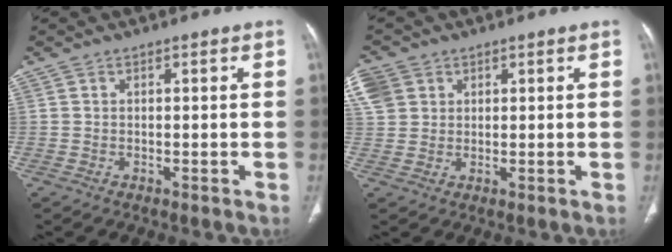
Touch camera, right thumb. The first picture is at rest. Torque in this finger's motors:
{"motor_torque": [-0.87, 1.14, 0.17, -0.20, 0.22]}